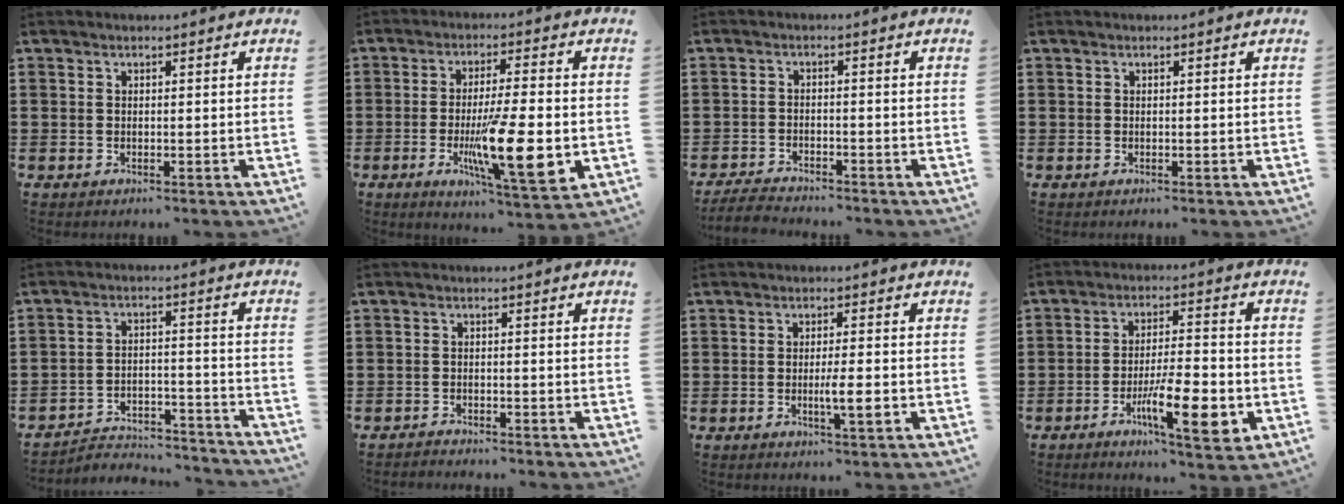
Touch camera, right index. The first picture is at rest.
{"total": 14.3, "force": [-3.1, 3.3, 13.5], "torque": [-0.240, -0.014, -0.050]}
{"total": 3.1, "force": [-3.0, 0.4, 0.2], "torque": [-0.014, 0.000, -0.067]}
{"total": 0.0}
{"total": 4.0, "force": [-3.8, 0.9, 0.9], "torque": [-0.020, 0.006, -0.080]}
{"total": 1.3, "force": [-1.3, 0.1, -0.1], "torque": [-0.003, 0.004, -0.029]}
{"total": 4.0, "force": [-1.1, 0.5, 3.9], "torque": [-0.065, -0.004, -0.018]}
{"total": 10.7, "force": [-4.1, 2.7, 9.5], "torque": [-0.169, -0.003, -0.068]}